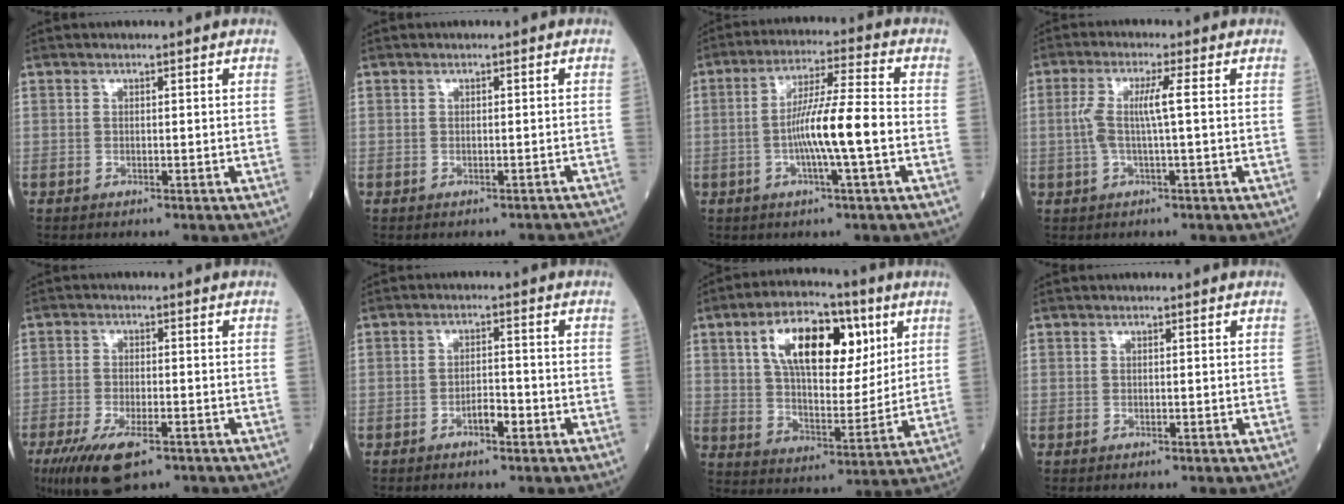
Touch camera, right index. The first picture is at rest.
{"total": 2.8, "force": [-2.6, 1.0, 0.6], "torque": [0.000, 0.003, -0.026]}
{"total": 9.7, "force": [-1.9, -0.2, 9.5], "torque": [-0.173, 0.005, -0.039]}
{"total": 5.0, "force": [0.2, 0.0, 5.0], "torque": [-0.112, 0.012, 0.004]}
{"total": 9.4, "force": [-5.7, 3.1, 6.8], "torque": [-0.127, -0.020, -0.096]}
{"total": 2.7, "force": [-1.6, 1.0, 2.0], "torque": [-0.031, 0.005, -0.028]}
{"total": 16.3, "force": [6.7, 7.3, 13.0], "torque": [-0.220, 0.022, 0.112]}
{"total": 0.0}